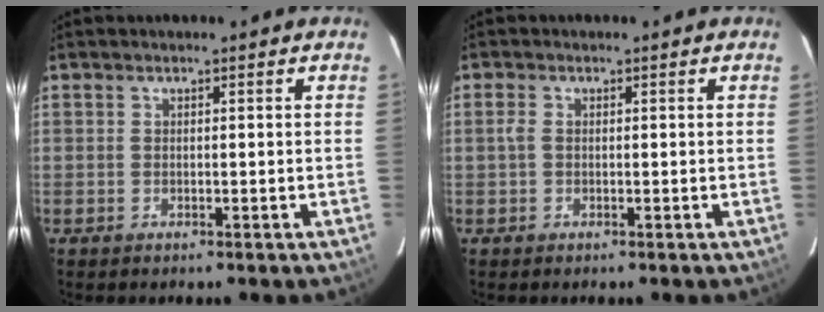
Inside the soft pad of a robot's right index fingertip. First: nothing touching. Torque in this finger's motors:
{"motor_torque": [0.17, -0.04, 0.12, 0.02]}